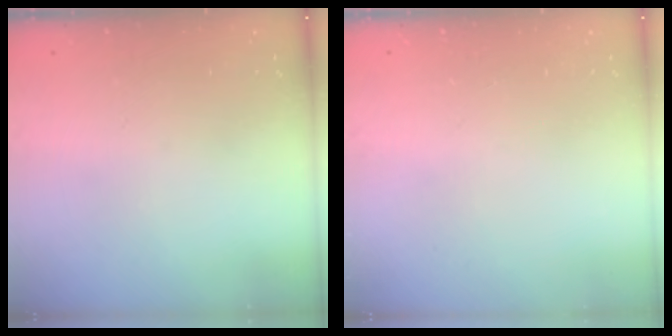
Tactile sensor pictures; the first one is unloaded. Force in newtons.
{"total": 0.0}